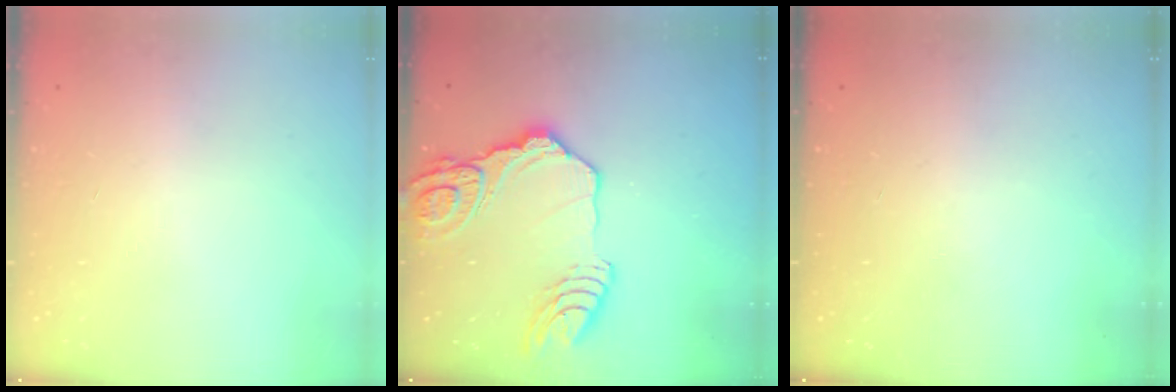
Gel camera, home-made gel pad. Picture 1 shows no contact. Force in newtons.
{"total": 23.3, "press": 23.1, "slide": 3.0}
{"total": 0.0}